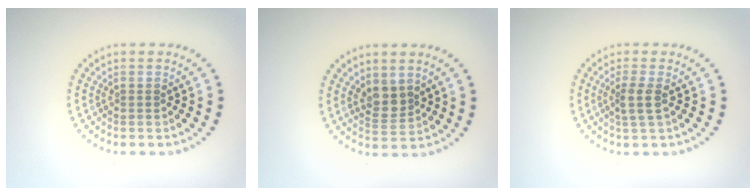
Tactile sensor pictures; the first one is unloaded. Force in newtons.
{"total": 2.3, "press": 2.1, "slide": 1.1}
{"total": 1.8, "press": 1.6, "slide": 0.9}